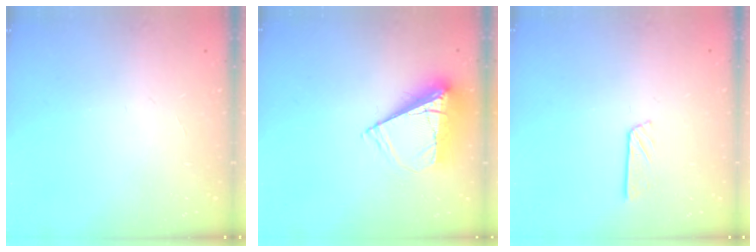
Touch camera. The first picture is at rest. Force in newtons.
{"total": 9.5, "press": 9.4, "slide": 1.0}
{"total": 2.8, "press": 2.8, "slide": 0.2}